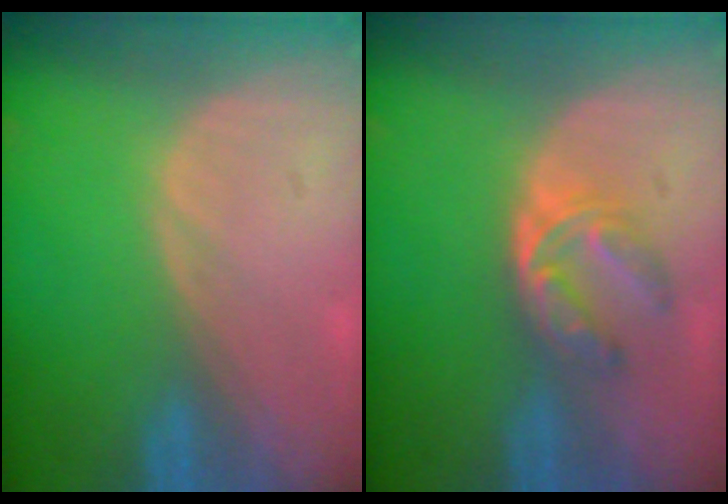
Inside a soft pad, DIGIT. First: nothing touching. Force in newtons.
{"total": 6.0, "press": 4.9, "slide": 3.5}